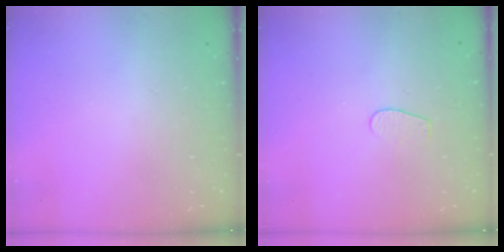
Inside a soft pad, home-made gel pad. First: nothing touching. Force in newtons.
{"total": 3.2, "press": 3.2, "slide": 0.3}